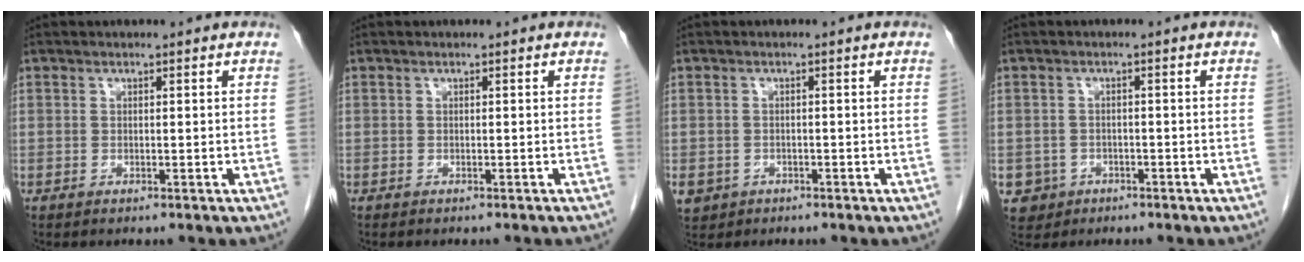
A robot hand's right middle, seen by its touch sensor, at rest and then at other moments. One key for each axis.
{"total": 1.3, "fx": -1.2, "fy": -0.1, "fz": 0.6, "tx": -0.005, "ty": 0.001, "tz": -0.015}
{"total": 5.1, "fx": -2.6, "fy": 4.2, "fz": 1.1, "tx": -0.027, "ty": 0.002, "tz": -0.037}
{"total": 3.8, "fx": -1.7, "fy": 3.3, "fz": 0.2, "tx": -0.002, "ty": 0.009, "tz": -0.025}